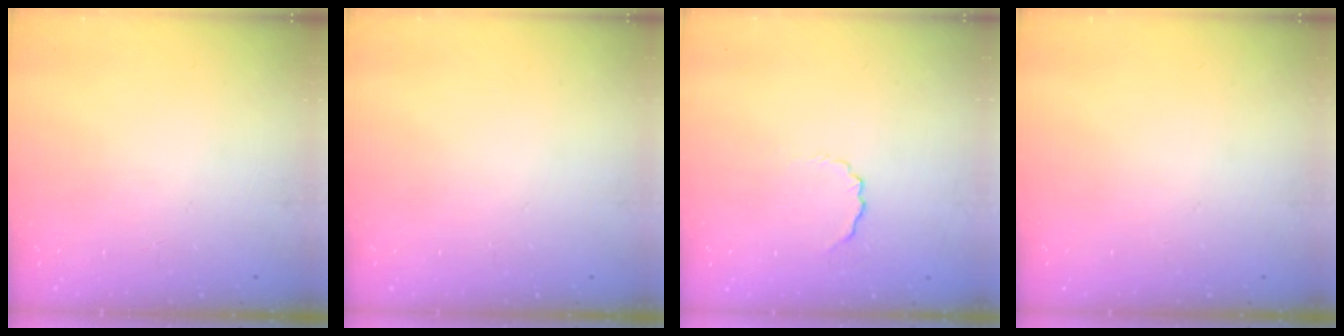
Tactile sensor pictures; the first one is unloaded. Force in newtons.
{"total": 0.0}
{"total": 3.7, "press": 3.6, "slide": 0.8}
{"total": 0.0}